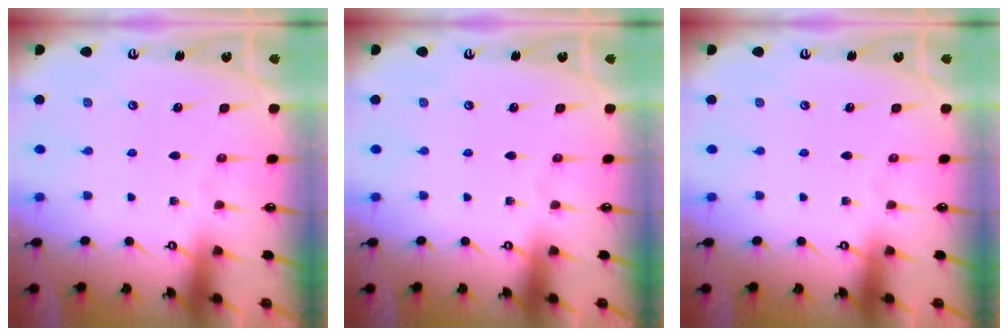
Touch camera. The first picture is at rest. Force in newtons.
{"total": 0.0}
{"total": 0.0}